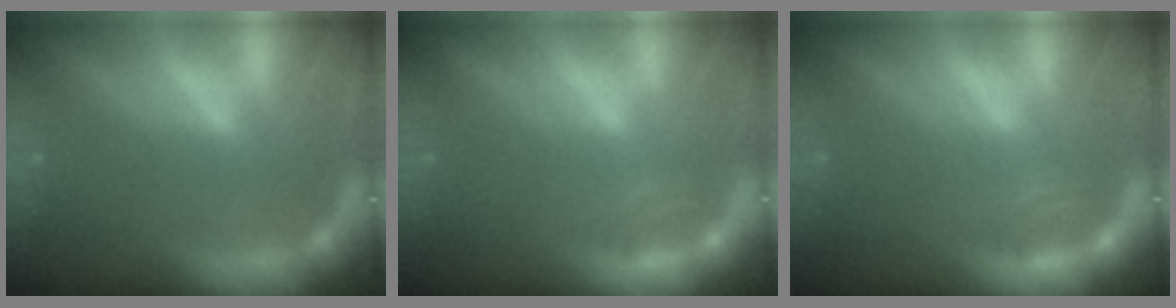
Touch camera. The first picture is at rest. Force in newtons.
{"total": 1.5}
{"total": 2.0}